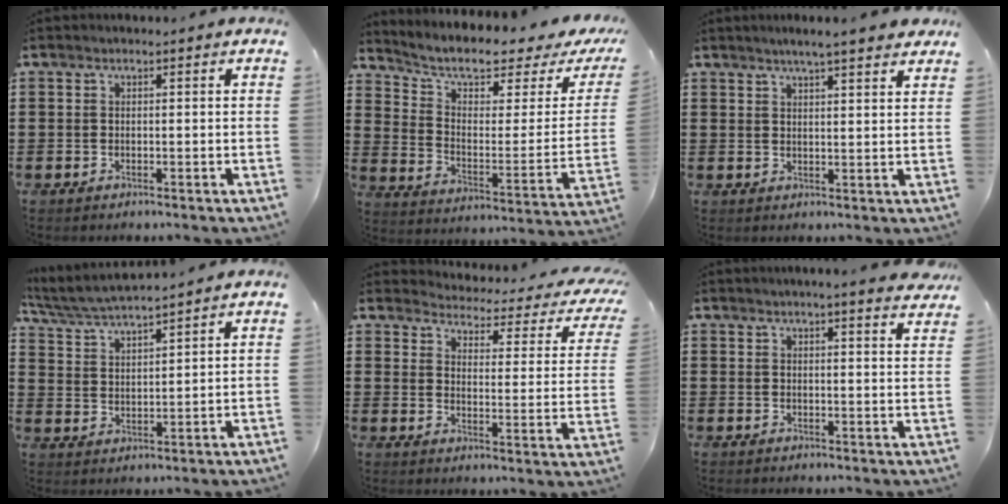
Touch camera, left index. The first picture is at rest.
{"total": 5.6, "force": [4.0, 1.9, 3.3], "torque": [-0.080, -0.031, 0.064]}
{"total": 3.9, "force": [3.4, -0.3, 1.9], "torque": [-0.045, -0.005, 0.059]}
{"total": 4.7, "force": [4.5, -0.3, 1.3], "torque": [-0.043, -0.024, 0.078]}
{"total": 3.1, "force": [3.0, 0.2, 0.7], "torque": [-0.028, -0.033, 0.042]}
{"total": 2.7, "force": [2.5, -0.5, 0.9], "torque": [-0.016, -0.010, 0.045]}